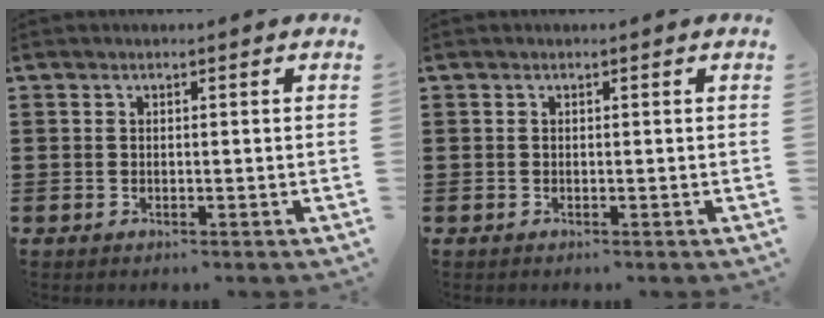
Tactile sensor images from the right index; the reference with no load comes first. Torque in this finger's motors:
{"motor_torque": [0.02, -0.01, 0.00, 0.01]}